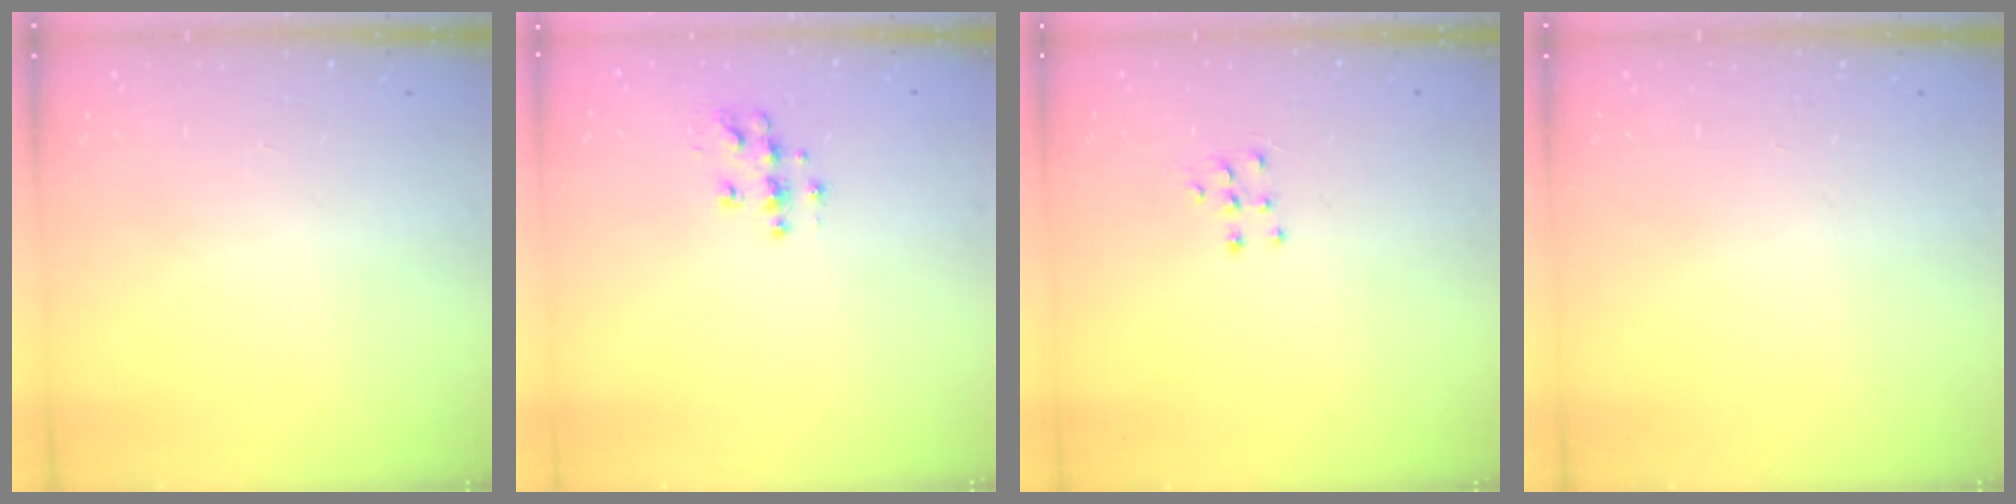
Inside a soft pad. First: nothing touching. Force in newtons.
{"total": 8.7, "press": 8.7, "slide": 0.5}
{"total": 6.0, "press": 6.0, "slide": 0.4}
{"total": 0.6, "press": 0.0, "slide": 0.6}